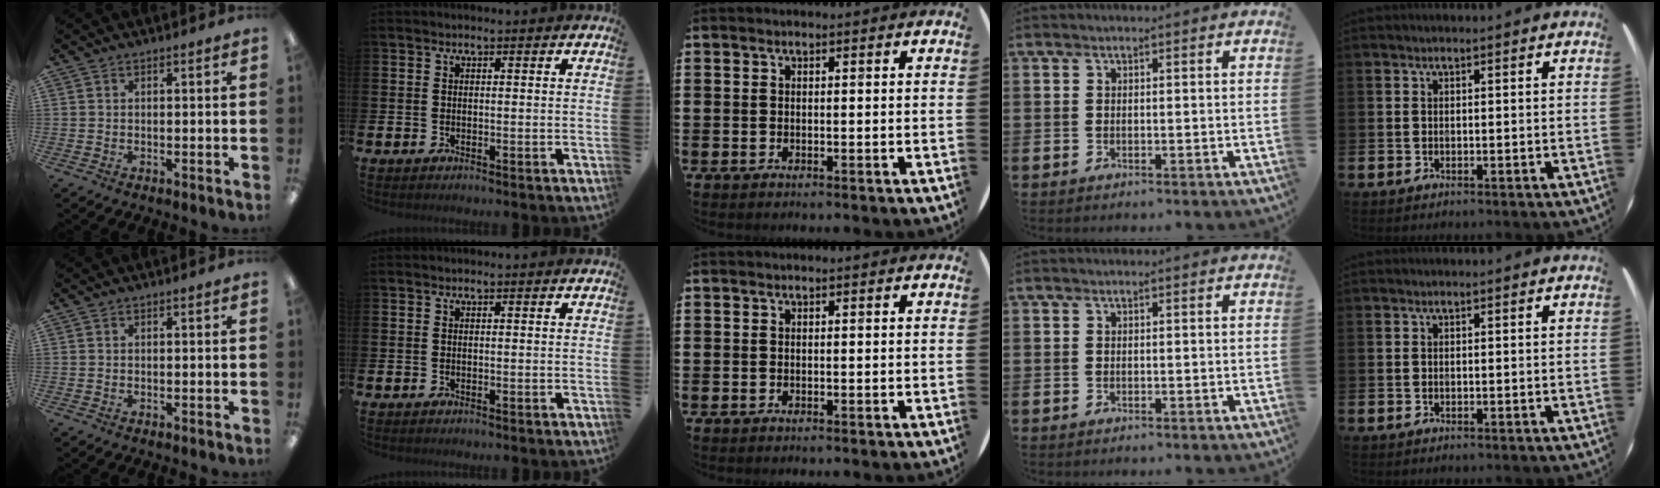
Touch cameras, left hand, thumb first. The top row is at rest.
{}